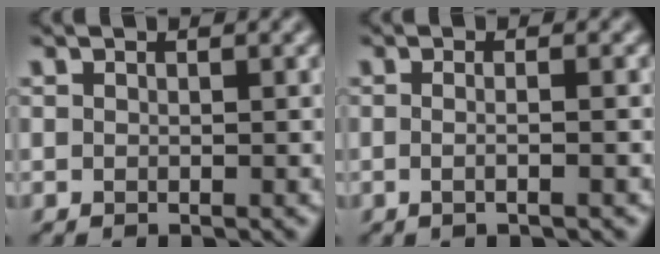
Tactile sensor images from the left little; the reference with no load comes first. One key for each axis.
{"total": 2.5, "fx": 0.0, "fy": 0.9, "fz": 2.3, "tx": -0.013, "ty": -0.002, "tz": -0.023}